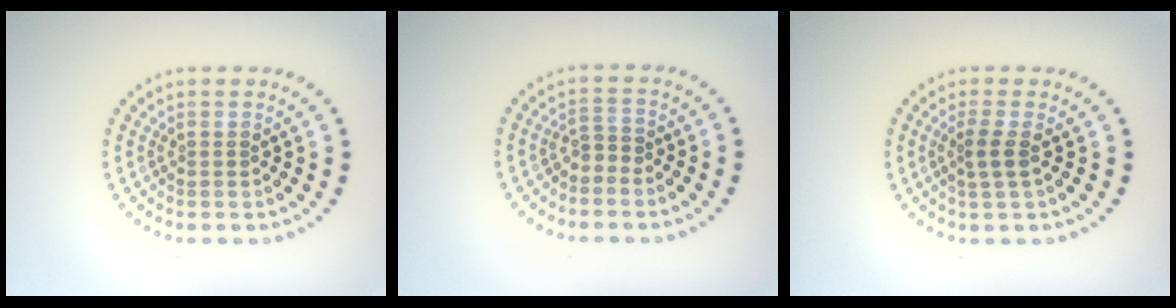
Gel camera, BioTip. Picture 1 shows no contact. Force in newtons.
{"total": 1.3, "press": 0.9, "slide": 0.9}
{"total": 1.7, "press": 1.4, "slide": 1.0}